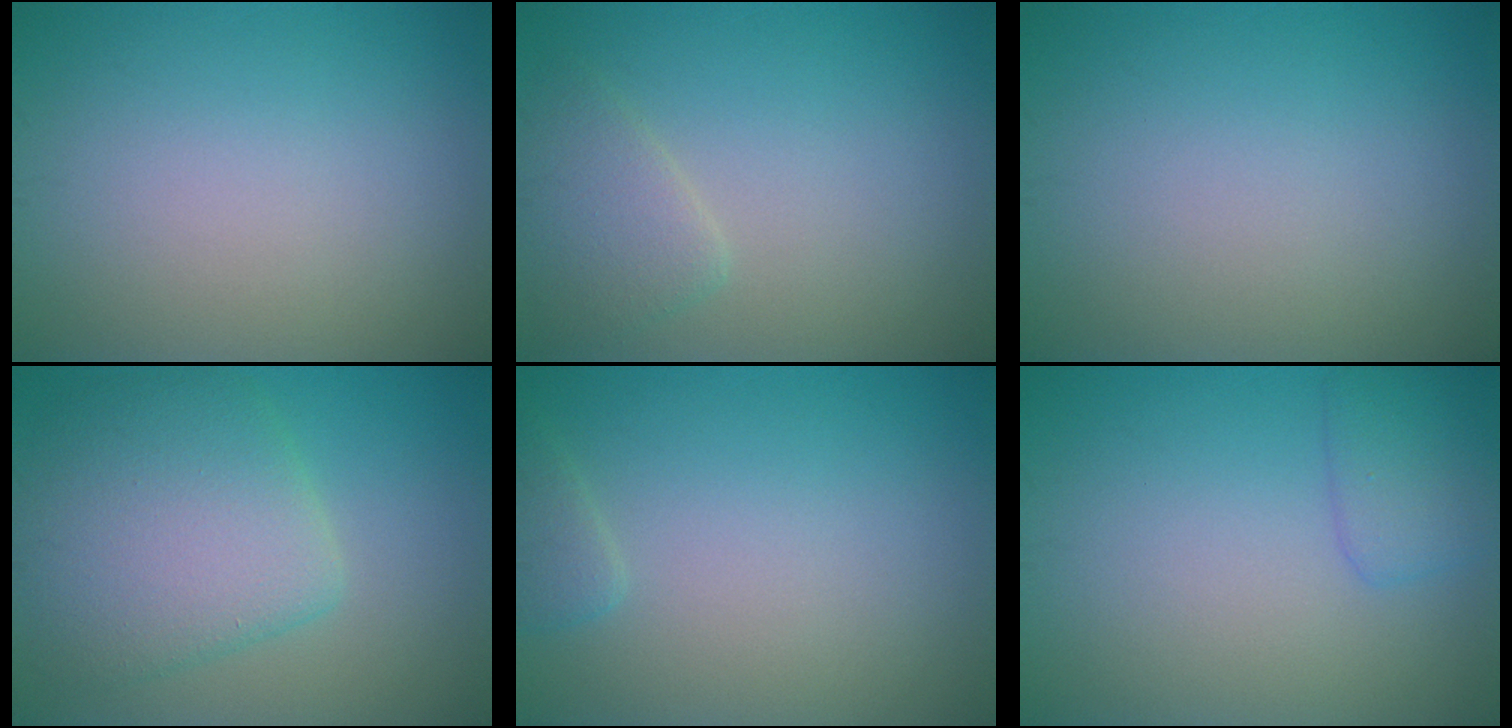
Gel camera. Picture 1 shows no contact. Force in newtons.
{"total": 2.5, "press": 2.5, "slide": 0.2}
{"total": 0.0}
{"total": 7.3, "press": 7.3, "slide": 0.2}
{"total": 1.3, "press": 1.3, "slide": 0.1}
{"total": 2.2, "press": 2.2, "slide": 0.2}